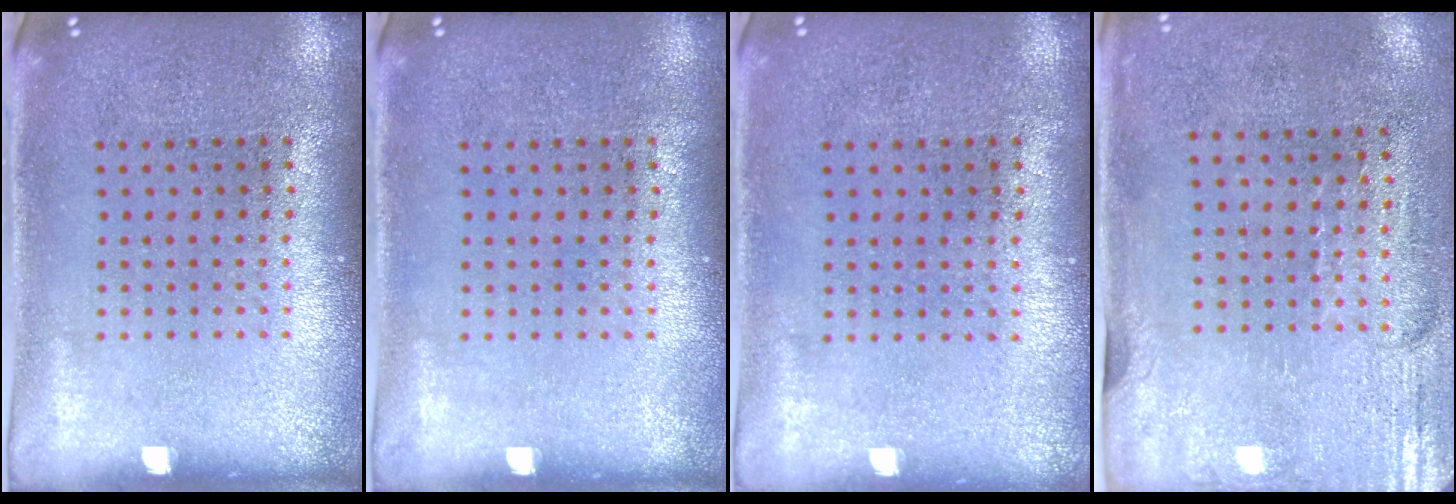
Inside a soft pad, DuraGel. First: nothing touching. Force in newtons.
{"total": 0.0}
{"total": 0.0}
{"total": 2.9, "press": 2.5, "slide": 1.5}